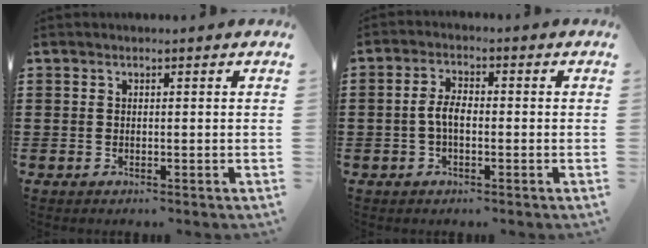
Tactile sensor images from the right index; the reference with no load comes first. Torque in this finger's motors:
{"motor_torque": [0.86, 0.20, 0.37, 0.10]}